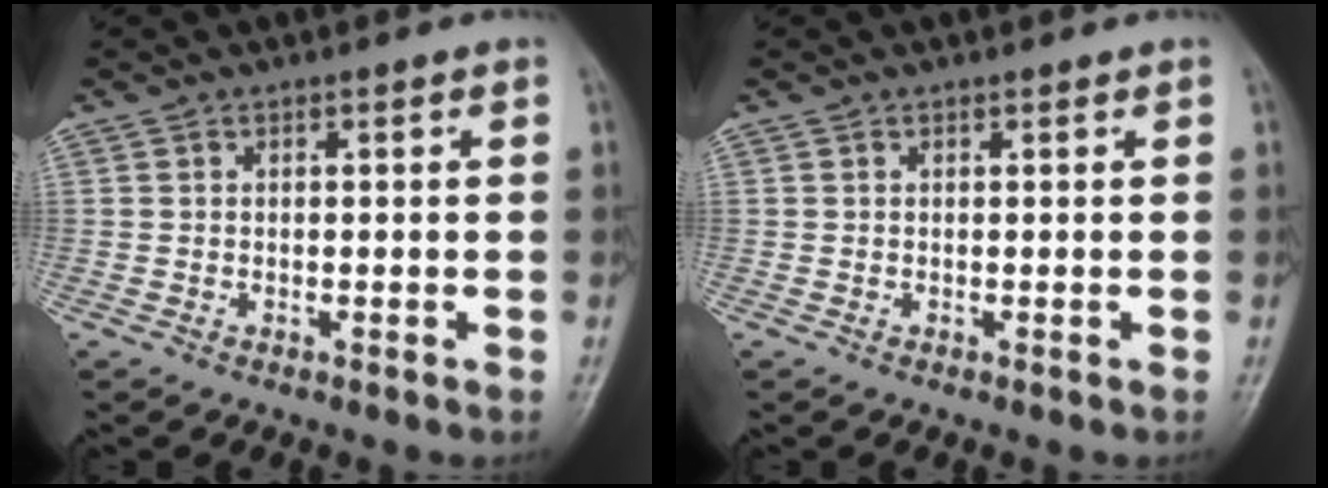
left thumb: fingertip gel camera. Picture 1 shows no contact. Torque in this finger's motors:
{"motor_torque": [0.00, 0.00, 0.00, 0.00, 0.00]}